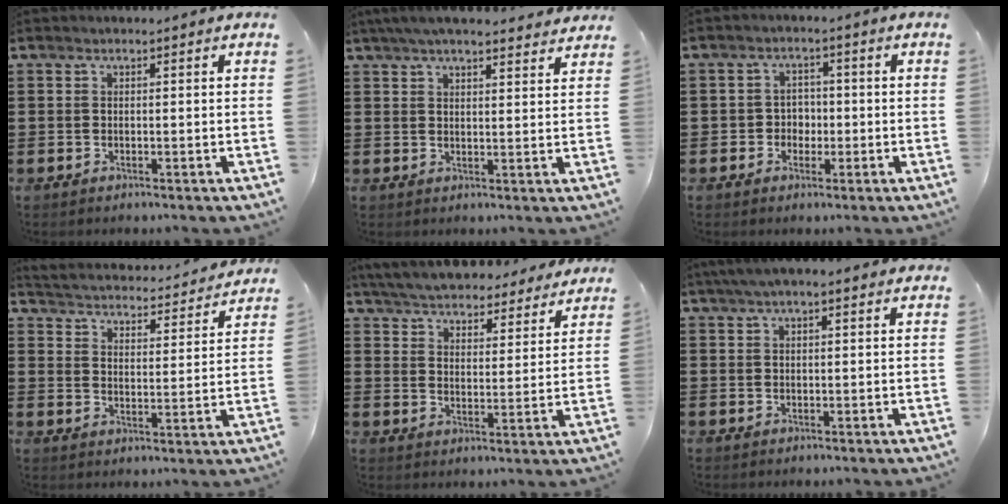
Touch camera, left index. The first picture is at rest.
{"total": 4.7, "force": [4.3, 0.6, 1.8], "torque": [-0.046, -0.007, 0.080]}
{"total": 3.0, "force": [-0.8, 2.6, 1.1], "torque": [-0.030, 0.006, -0.022]}
{"total": 3.5, "force": [3.4, -0.3, -0.1], "torque": [-0.023, -0.034, 0.052]}
{"total": 5.7, "force": [5.7, 0.1, 0.7], "torque": [-0.042, -0.039, 0.100]}
{"total": 3.2, "force": [2.3, 0.7, 2.2], "torque": [-0.046, 0.008, 0.042]}